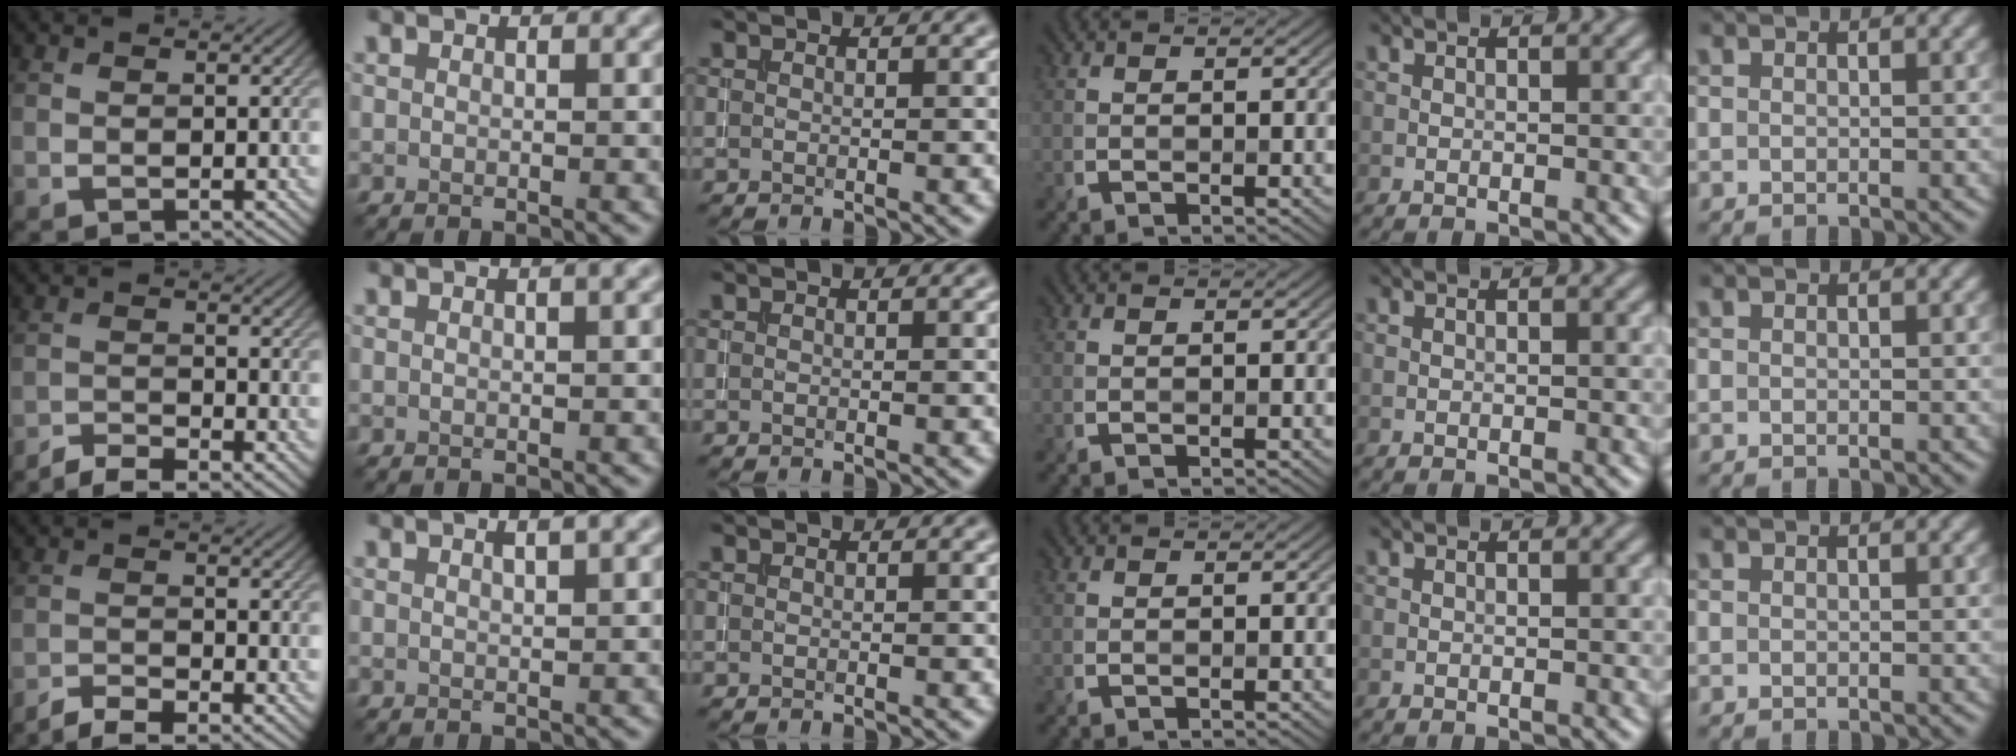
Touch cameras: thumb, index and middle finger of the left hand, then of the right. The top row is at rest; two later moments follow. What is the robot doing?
{"motion": "pour", "object": "almond"}